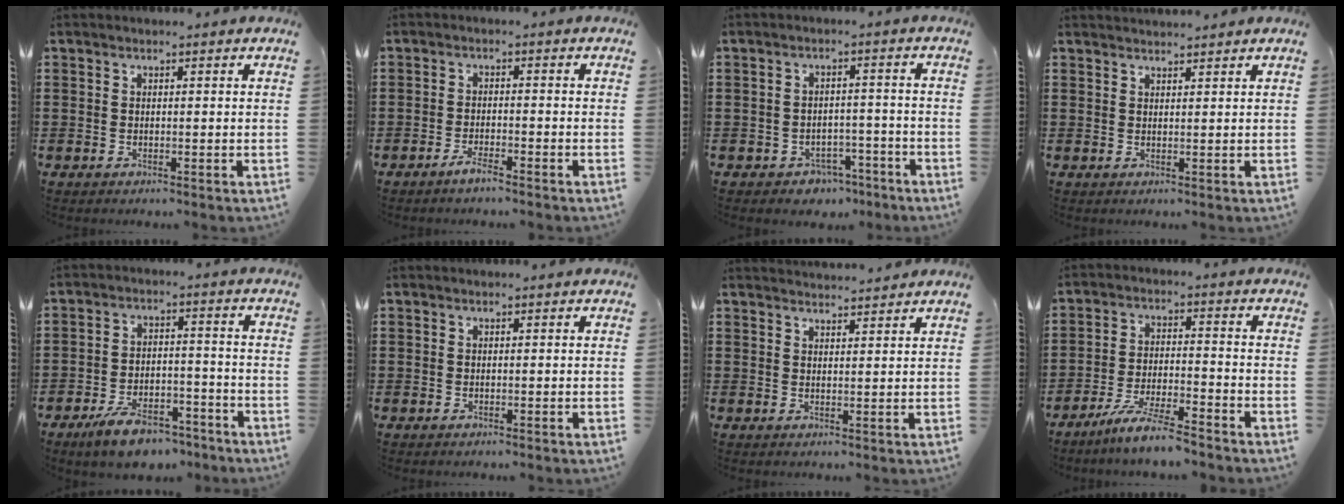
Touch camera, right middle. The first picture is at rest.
{"total": 2.3, "force": [-1.9, 0.2, 1.3], "torque": [-0.030, 0.000, -0.037]}
{"total": 2.9, "force": [-2.6, 1.3, 0.2], "torque": [-0.011, 0.006, -0.056]}
{"total": 1.7, "force": [1.7, 0.1, 0.1], "torque": [-0.005, 0.002, 0.032]}
{"total": 7.1, "force": [-6.0, 2.3, 3.2], "torque": [-0.064, 0.012, -0.114]}
{"total": 0.0}
{"total": 2.3, "force": [2.3, 0.0, -0.1], "torque": [-0.005, 0.001, 0.044]}
{"total": 6.6, "force": [-5.9, -0.1, 3.1], "torque": [-0.075, -0.014, -0.116]}